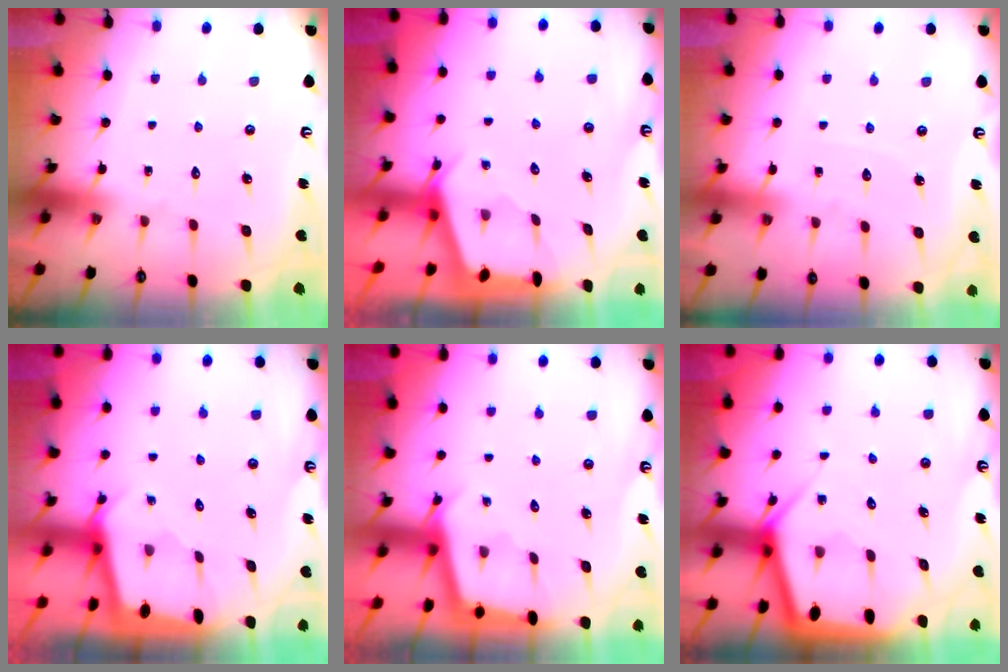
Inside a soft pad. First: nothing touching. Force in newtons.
{"total": 2.5, "press": 2.5, "slide": 0.3}
{"total": 2.0, "press": 2.0, "slide": 0.3}
{"total": 1.7, "press": 1.7, "slide": 0.2}
{"total": 2.5, "press": 2.5, "slide": 0.2}
{"total": 6.6, "press": 6.6, "slide": 0.7}